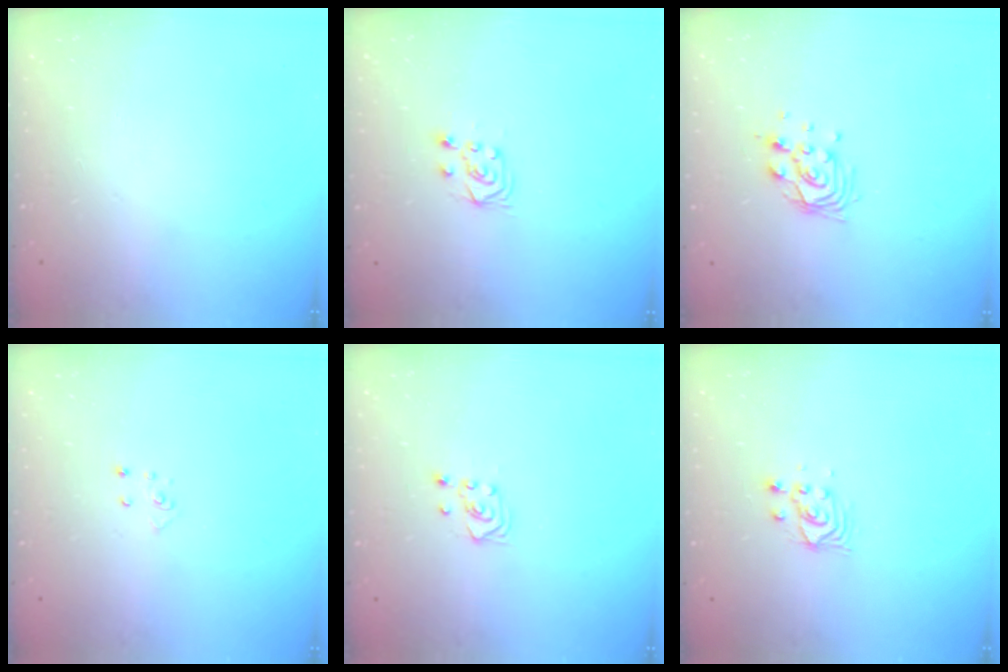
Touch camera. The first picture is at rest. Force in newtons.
{"total": 6.3, "press": 6.3, "slide": 0.7}
{"total": 11.0, "press": 10.6, "slide": 2.9}
{"total": 3.4, "press": 3.4, "slide": 0.3}
{"total": 3.0, "press": 2.6, "slide": 1.5}
{"total": 3.8, "press": 3.8, "slide": 0.2}